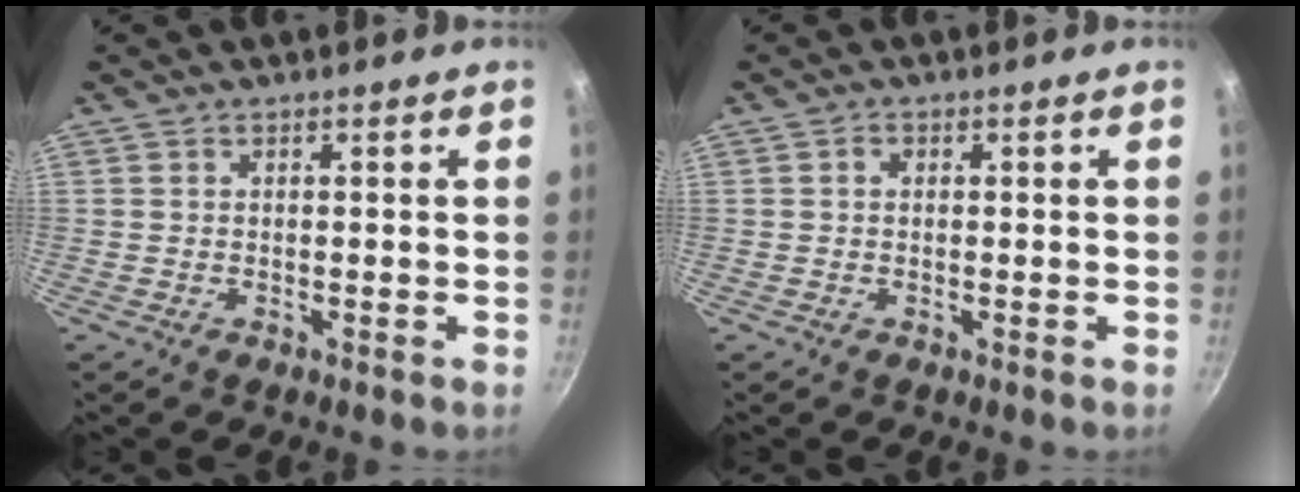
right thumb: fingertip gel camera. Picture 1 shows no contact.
{"total": 1.2, "force": [0.2, 0.9, 0.7], "torque": [-0.011, 0.006, 0.003]}